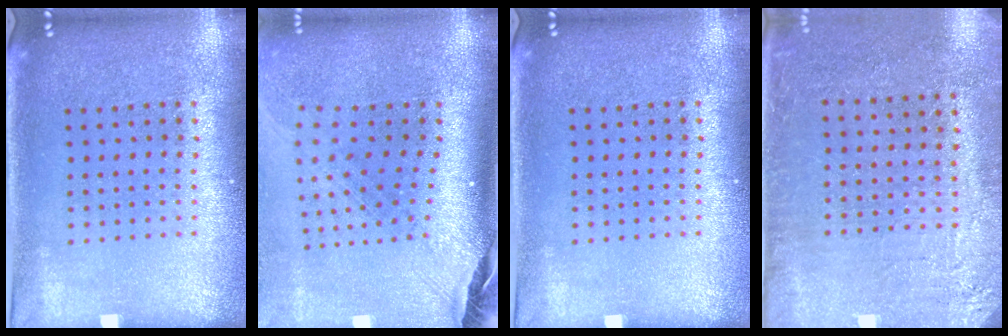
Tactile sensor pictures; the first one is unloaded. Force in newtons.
{"total": 2.2, "press": 1.8, "slide": 1.4}
{"total": 0.0}
{"total": 2.9, "press": 2.7, "slide": 1.0}